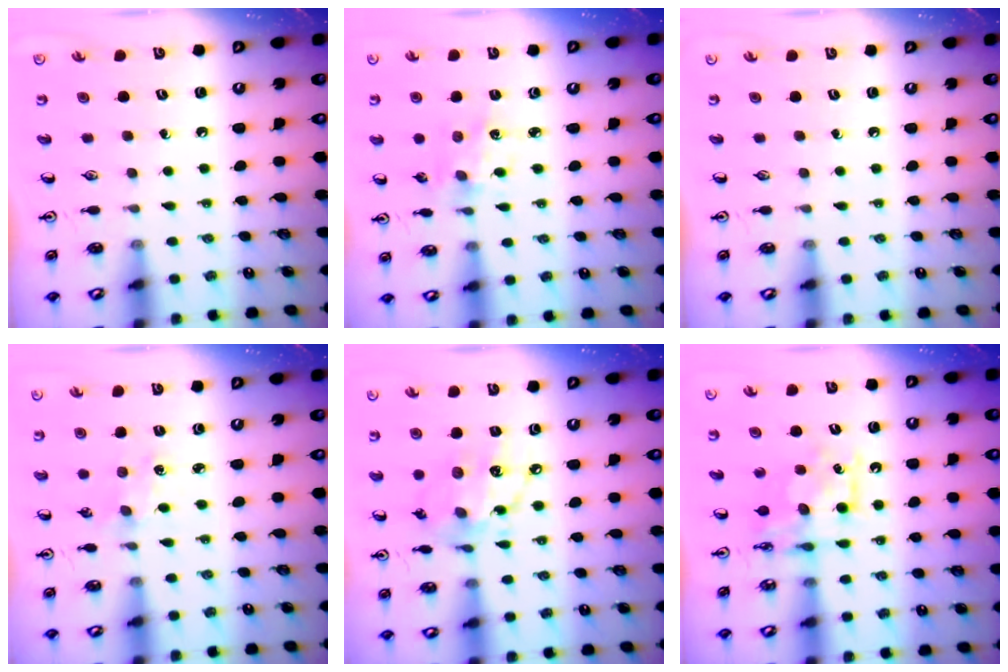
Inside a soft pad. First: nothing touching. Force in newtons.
{"total": 2.5, "press": 2.4, "slide": 0.7}
{"total": 0.0}
{"total": 1.1, "press": 1.1, "slide": 0.2}
{"total": 13.5, "press": 13.4, "slide": 1.0}
{"total": 8.1, "press": 8.1, "slide": 0.4}